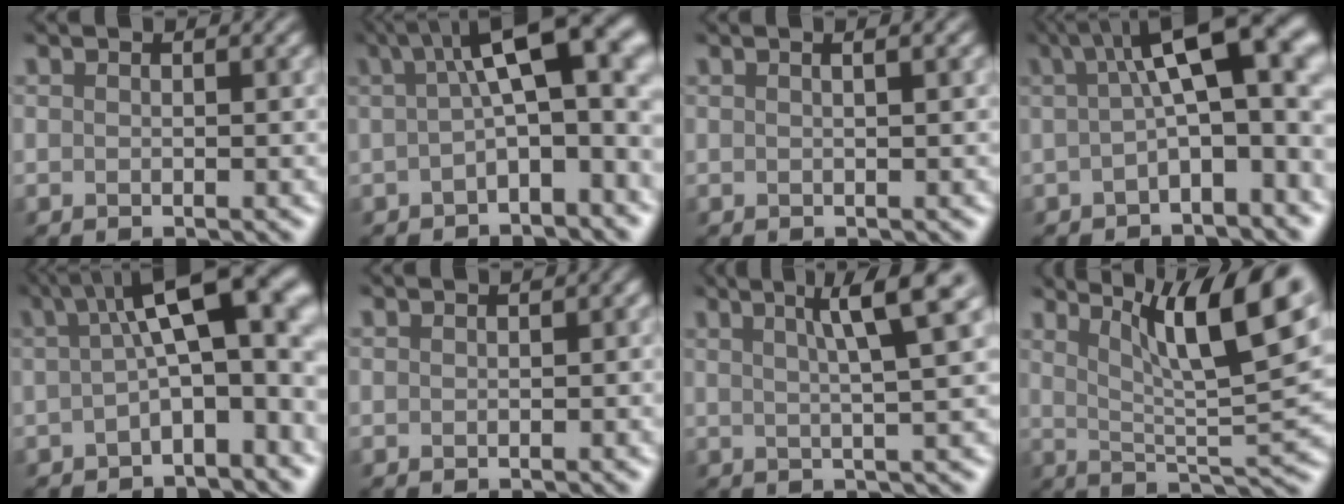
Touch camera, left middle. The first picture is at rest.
{"total": 9.4, "force": [1.2, 3.4, 8.7], "torque": [-0.108, 0.025, 0.010]}
{"total": 2.9, "force": [1.3, 1.4, 2.1], "torque": [-0.002, 0.012, -0.010]}
{"total": 9.9, "force": [1.6, 3.4, 9.1], "torque": [-0.114, 0.025, 0.016]}
{"total": 10.6, "force": [1.3, 3.9, 9.8], "torque": [-0.118, 0.024, 0.012]}
{"total": 1.1, "force": [0.0, 0.5, 1.0], "torque": [-0.005, 0.002, 0.005]}
{"total": 6.4, "force": [2.9, 0.9, 5.7], "torque": [-0.067, 0.019, 0.044]}
{"total": 11.6, "force": [5.3, 3.0, 9.9], "torque": [-0.125, 0.006, 0.084]}